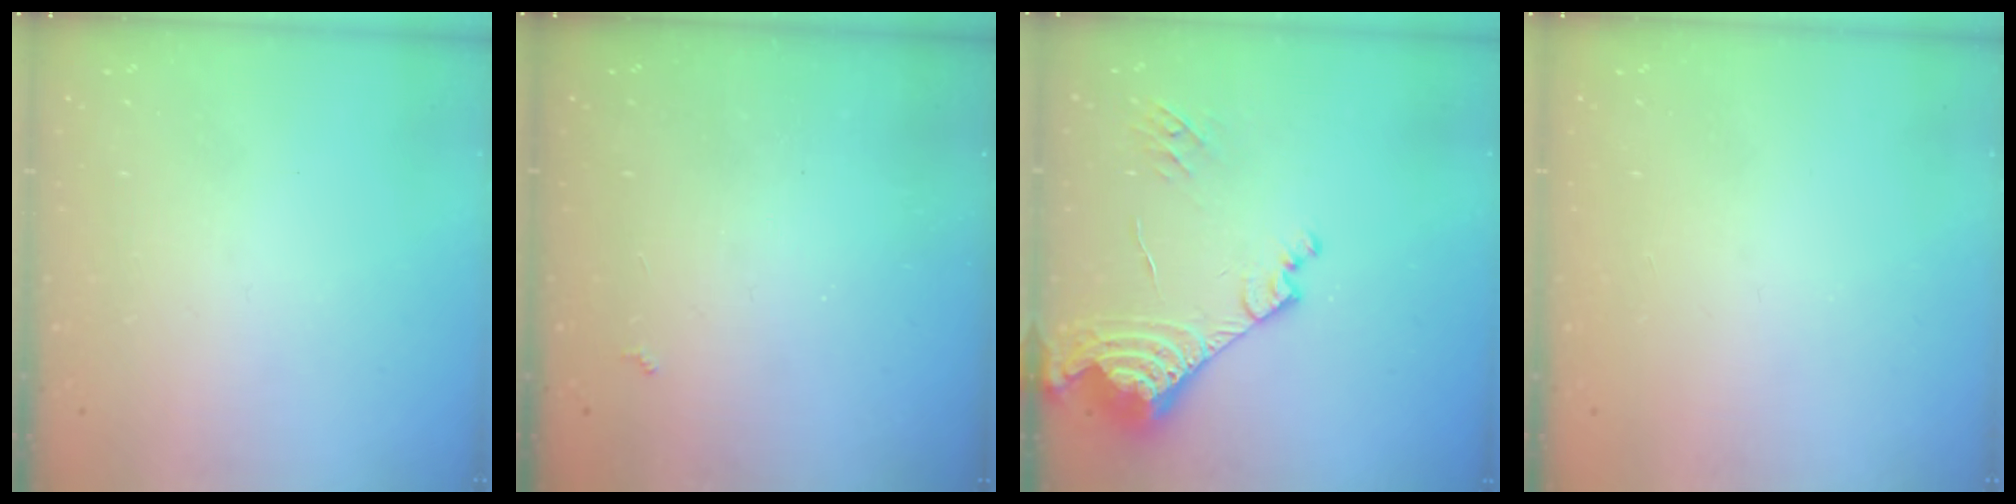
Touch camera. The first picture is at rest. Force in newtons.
{"total": 2.3, "press": 2.2, "slide": 0.4}
{"total": 16.4, "press": 16.3, "slide": 2.0}
{"total": 1.0, "press": 0.9, "slide": 0.1}